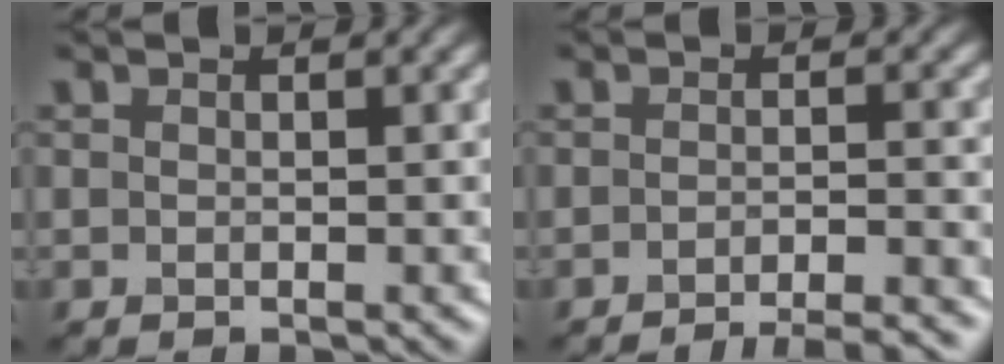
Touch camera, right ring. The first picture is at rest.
{"total": 4.8, "force": [-4.1, 0.7, 2.3], "torque": [-0.024, 0.003, -0.056]}